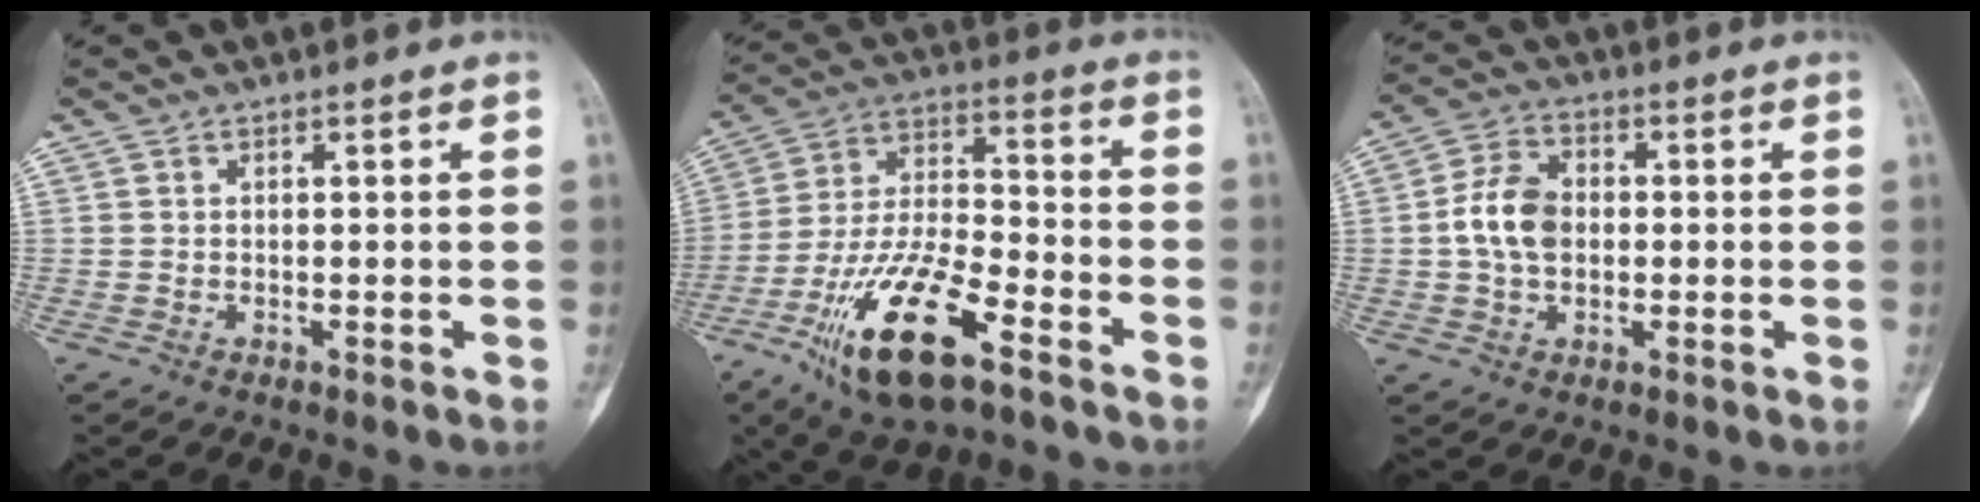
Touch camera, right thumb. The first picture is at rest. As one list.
[{"total": 18.7, "force": [-10.2, 6.8, 14.2], "torque": [-0.273, 0.052, -0.184]}, {"total": 8.3, "force": [-0.2, 5.8, 5.9], "torque": [-0.101, 0.016, -0.010]}]